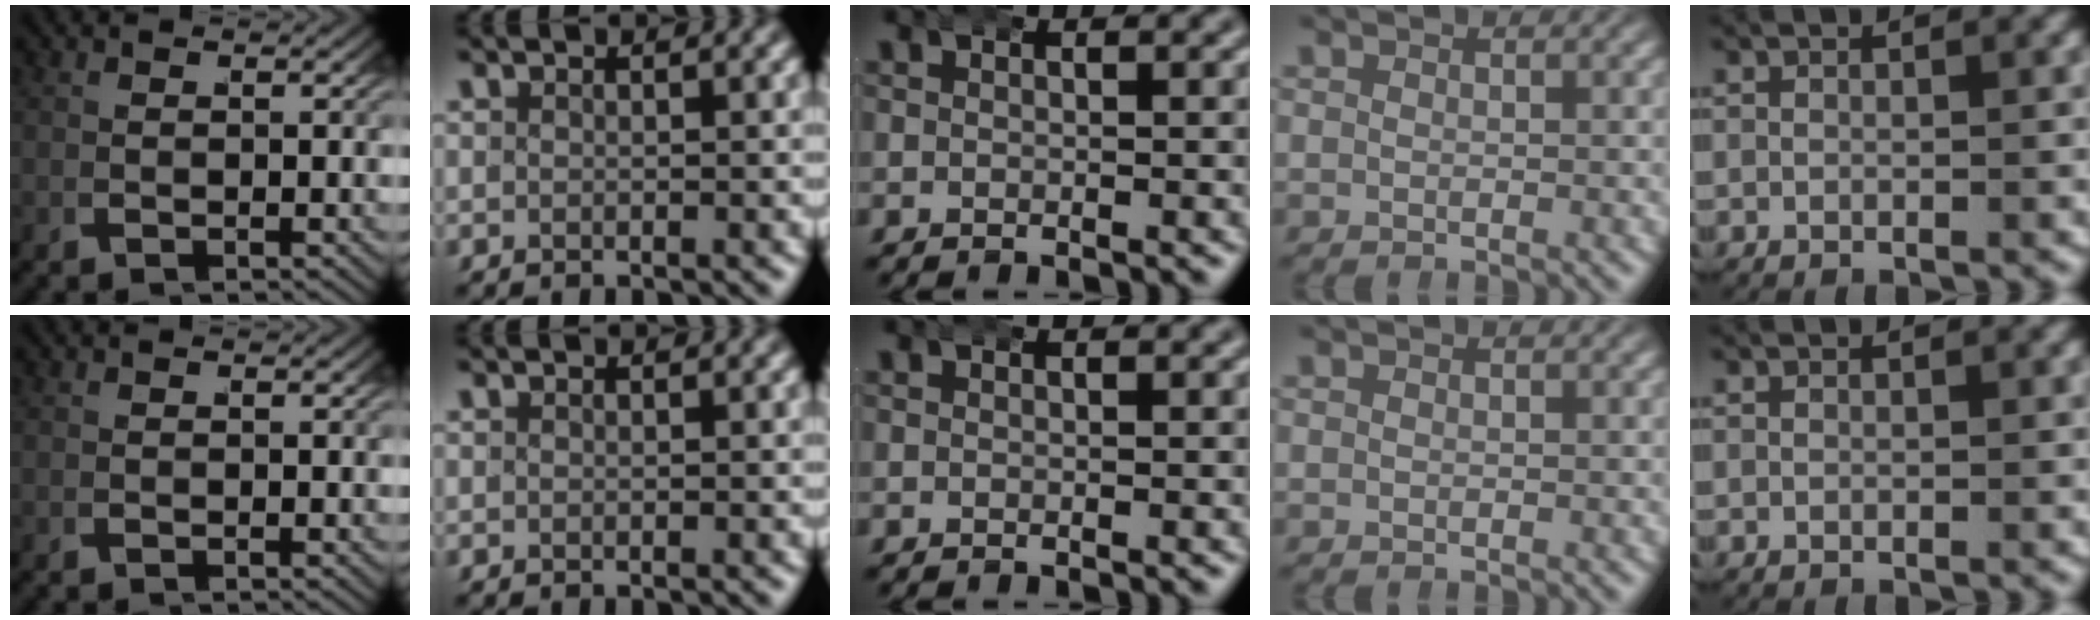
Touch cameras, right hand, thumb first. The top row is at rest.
{}